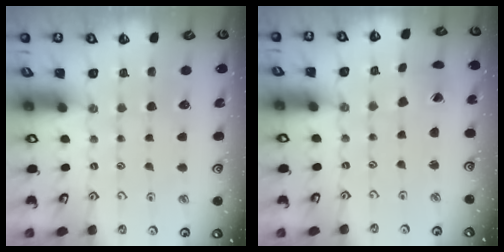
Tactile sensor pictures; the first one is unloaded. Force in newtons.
{"total": 0.5, "press": 0.5, "slide": 0.1}